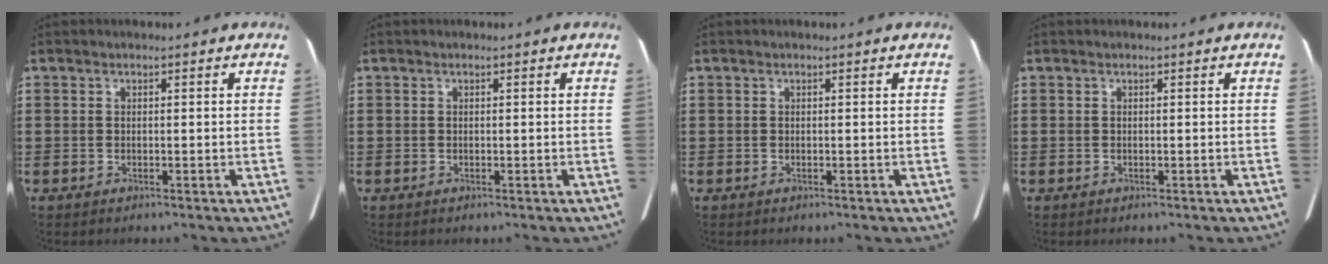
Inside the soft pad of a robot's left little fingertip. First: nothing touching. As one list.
[{"total": 0.0}, {"total": 0.0}, {"total": 0.0}]